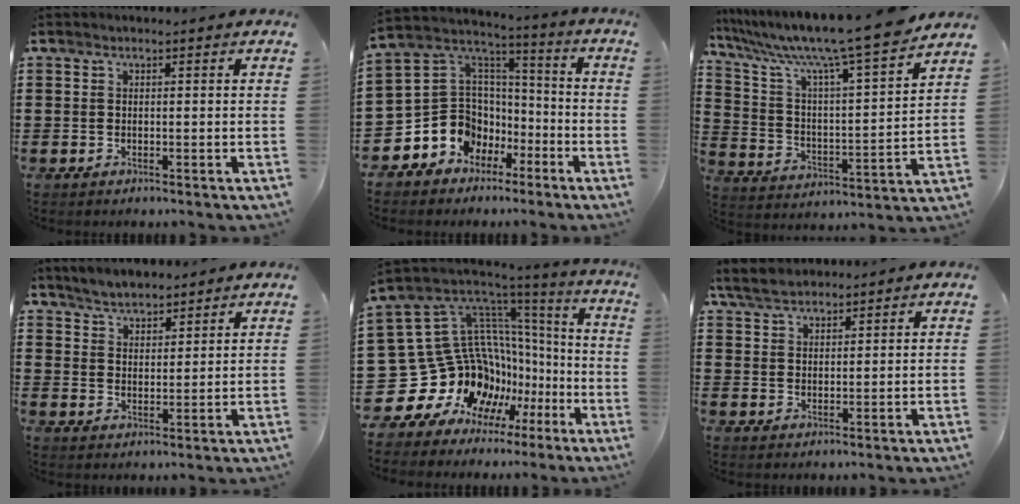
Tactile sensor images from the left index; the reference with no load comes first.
{"total": 9.0, "force": [-3.7, 8.1, 1.5], "torque": [-0.073, -0.009, -0.065]}
{"total": 11.0, "force": [9.5, -0.2, 5.6], "torque": [-0.146, -0.071, 0.152]}
{"total": 4.1, "force": [4.0, 0.9, 0.2], "torque": [-0.018, -0.006, 0.076]}
{"total": 18.9, "force": [-5.3, 14.8, 10.5], "torque": [-0.250, -0.052, -0.029]}
{"total": 4.0, "force": [3.5, 1.4, 1.3], "torque": [-0.038, -0.001, 0.067]}